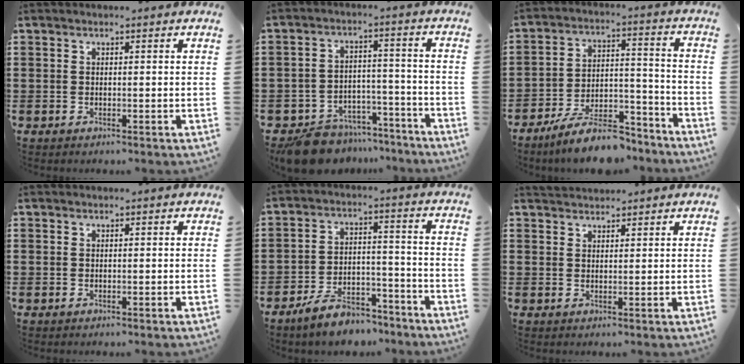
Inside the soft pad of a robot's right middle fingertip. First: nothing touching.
{"total": 8.6, "force": [-8.1, 2.5, 1.6], "torque": [-0.032, 0.031, -0.156]}
{"total": 10.4, "force": [-9.0, 2.1, 4.8], "torque": [-0.079, 0.028, -0.167]}
{"total": 0.0}
{"total": 7.5, "force": [-6.8, 2.2, 2.5], "torque": [-0.043, 0.019, -0.128]}
{"total": 1.7, "force": [1.7, 0.4, -0.1], "torque": [-0.004, 0.005, 0.033]}